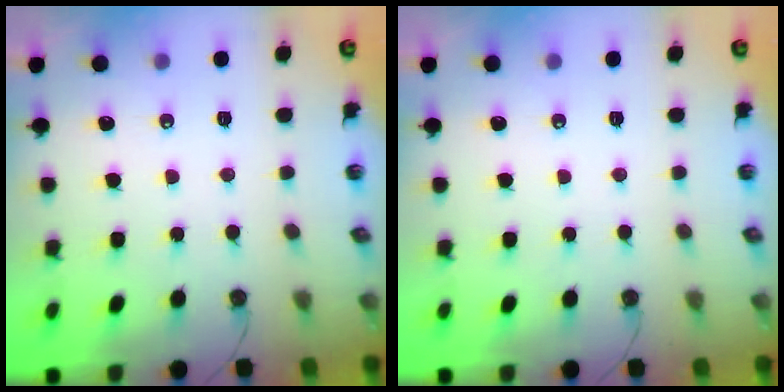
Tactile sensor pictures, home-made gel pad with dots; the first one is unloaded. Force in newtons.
{"total": 0.0}